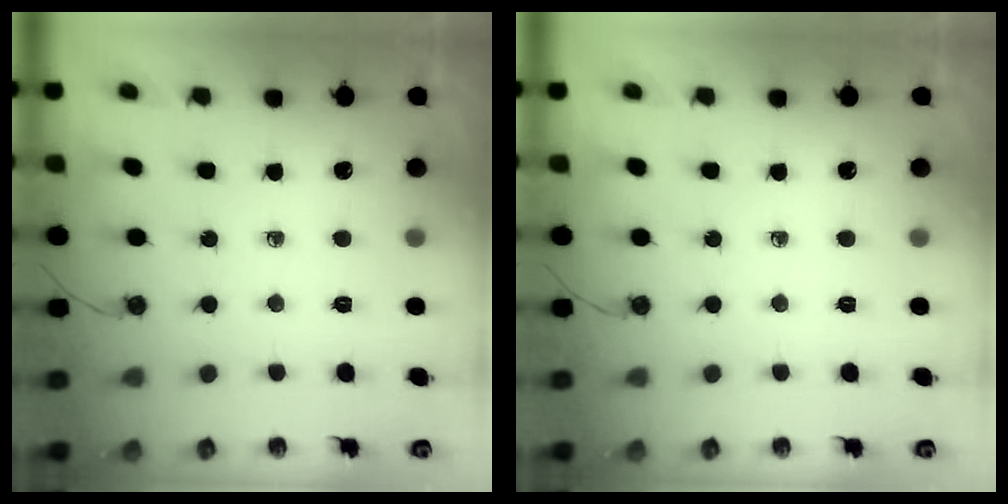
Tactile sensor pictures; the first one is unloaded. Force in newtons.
{"total": 0.0}